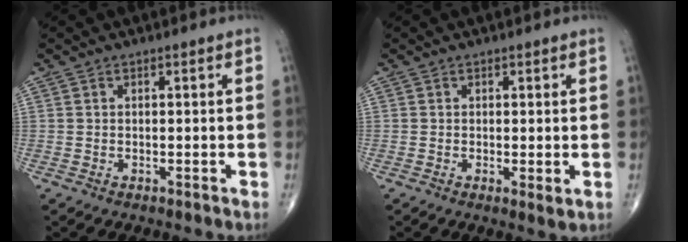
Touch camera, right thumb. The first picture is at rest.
{"total": 1.6, "force": [-0.1, 0.5, 1.6], "torque": [-0.026, -0.009, -0.004]}